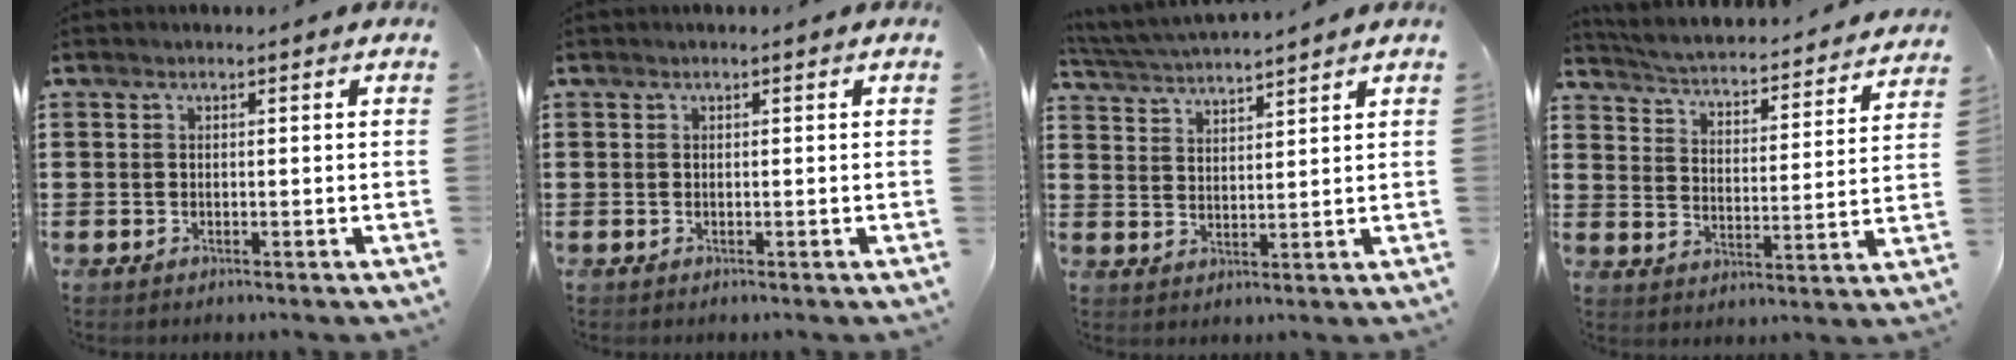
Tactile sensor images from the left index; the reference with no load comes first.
{"total": 0.0}
{"total": 4.1, "force": [4.0, -0.5, 0.5], "torque": [-0.025, -0.021, 0.071]}
{"total": 2.9, "force": [2.9, -0.3, 0.3], "torque": [-0.027, -0.034, 0.038]}